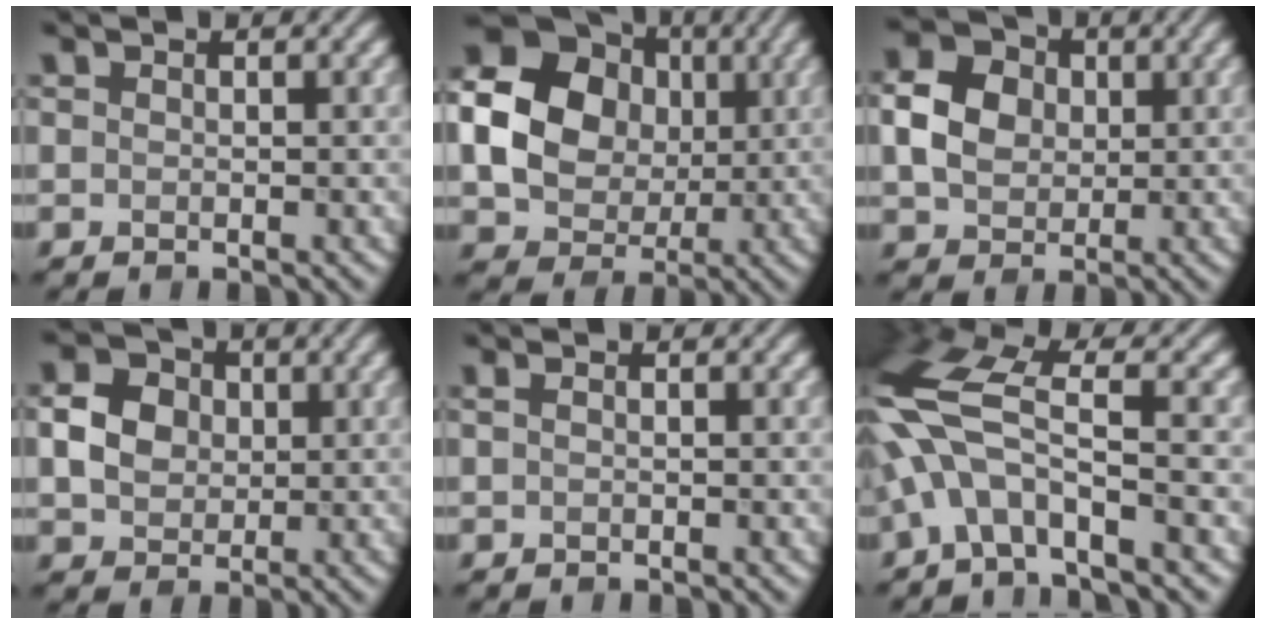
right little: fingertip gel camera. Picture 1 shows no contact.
{"total": 14.6, "force": [2.1, 12.8, 6.6], "torque": [-0.142, 0.027, 0.018]}
{"total": 4.6, "force": [0.1, 3.9, 2.5], "torque": [-0.056, 0.011, 0.002]}
{"total": 3.7, "force": [0.0, 3.2, 1.9], "torque": [-0.035, 0.009, 0.001]}
{"total": 0.6, "force": [-0.5, -0.2, 0.0], "torque": [0.000, 0.003, -0.008]}
{"total": 9.0, "force": [-1.7, 3.5, 8.1], "torque": [-0.187, 0.019, -0.051]}